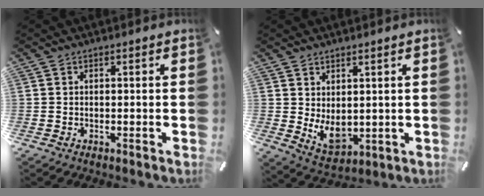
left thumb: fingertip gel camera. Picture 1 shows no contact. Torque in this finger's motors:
{"motor_torque": [0.69, 1.73, 0.45, -0.42, 0.08]}